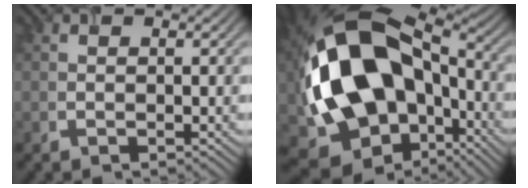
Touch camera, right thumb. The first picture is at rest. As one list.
[{"total": 20.0, "force": [-1.8, 14.5, 13.7], "torque": [-0.323, -0.034, -0.008]}]